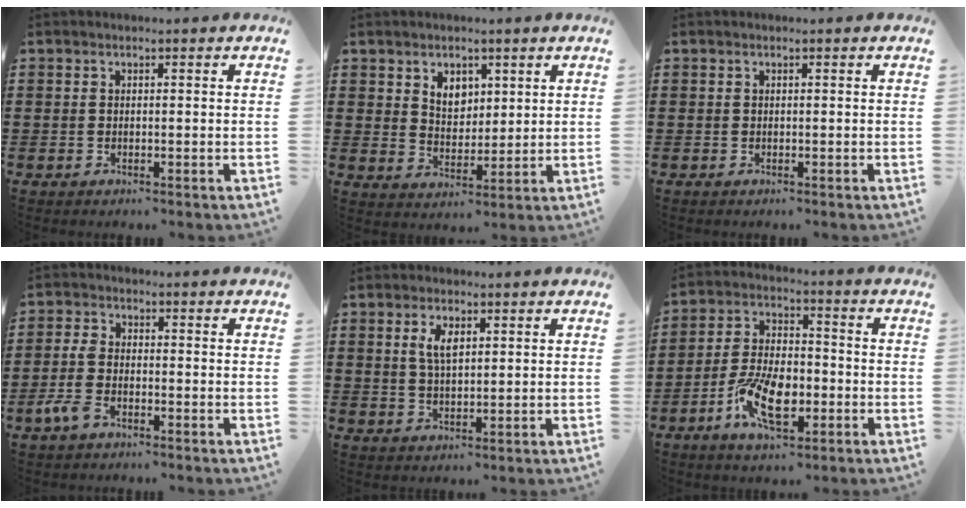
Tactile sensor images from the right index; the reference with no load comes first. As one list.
[{"total": 4.1, "force": [2.5, 3.0, 1.4], "torque": [-0.041, 0.007, 0.047]}, {"total": 0.0}, {"total": 4.1, "force": [-2.2, 2.0, 2.8], "torque": [-0.078, 0.000, -0.051]}, {"total": 3.7, "force": [1.5, 1.5, 3.1], "torque": [-0.067, 0.006, 0.026]}, {"total": 9.8, "force": [-3.6, 4.9, 7.7], "torque": [-0.164, 0.001, -0.066]}]